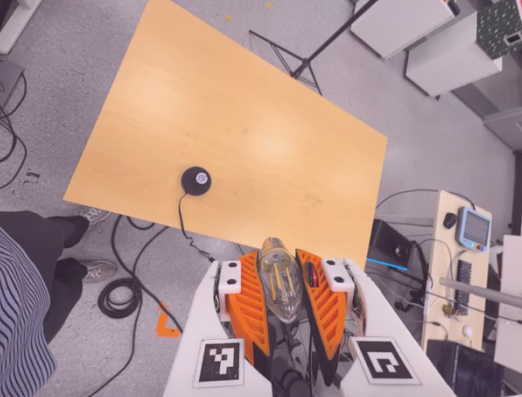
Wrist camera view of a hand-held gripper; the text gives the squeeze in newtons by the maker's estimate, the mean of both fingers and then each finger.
{"total": 21.1, "left": 23.6, "right": 18.6}